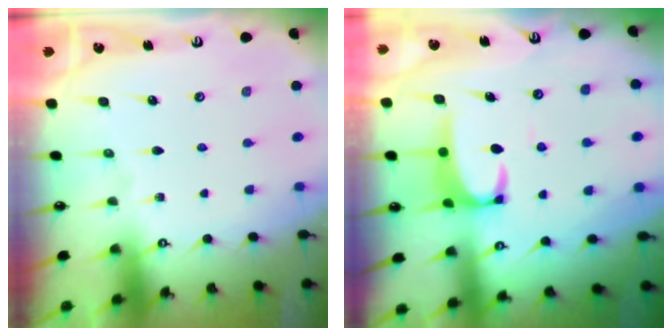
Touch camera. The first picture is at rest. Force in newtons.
{"total": 3.5, "press": 3.4, "slide": 0.5}